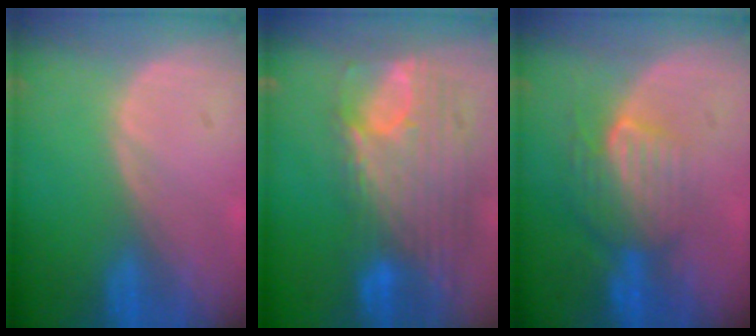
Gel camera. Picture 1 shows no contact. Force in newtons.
{"total": 12.1, "press": 10.3, "slide": 6.5}
{"total": 8.0, "press": 7.3, "slide": 3.3}